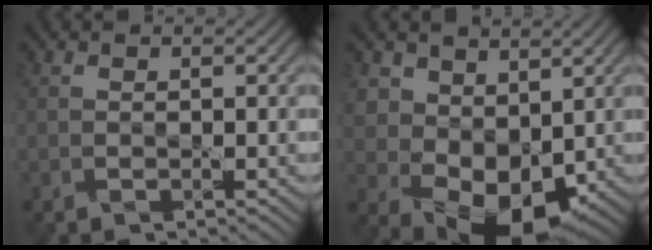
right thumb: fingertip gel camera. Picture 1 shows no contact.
{"total": 8.3, "force": [1.6, 6.1, 5.3], "torque": [-0.109, -0.013, 0.034]}